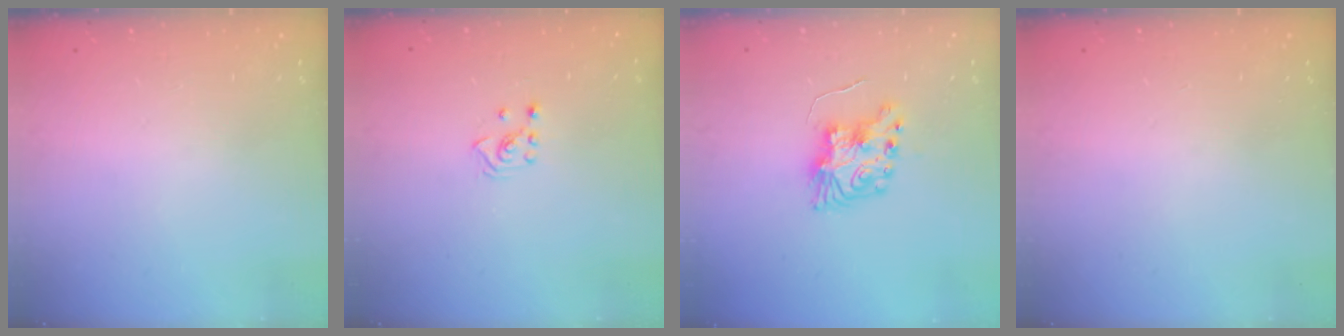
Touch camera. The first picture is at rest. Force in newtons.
{"total": 2.3, "press": 2.2, "slide": 0.8}
{"total": 9.1, "press": 9.1, "slide": 0.3}
{"total": 0.0}